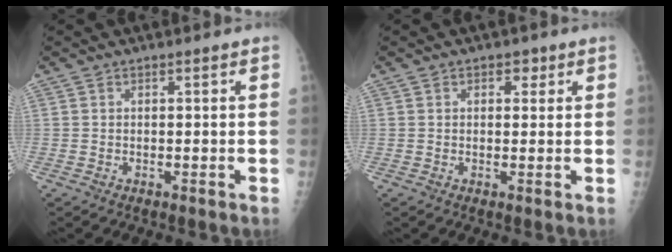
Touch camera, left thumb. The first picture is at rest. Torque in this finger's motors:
{"motor_torque": [0.03, 0.21, -0.13, -0.07, 0.02]}